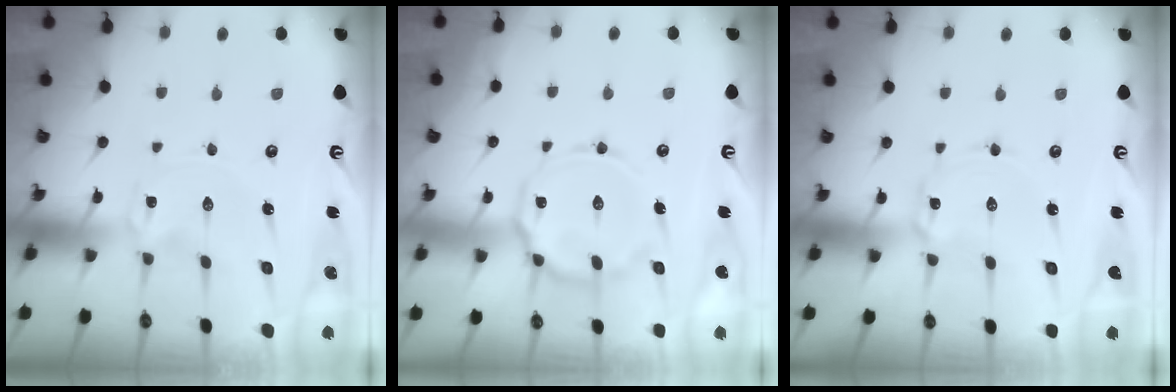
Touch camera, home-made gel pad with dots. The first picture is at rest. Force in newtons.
{"total": 13.9, "press": 13.9, "slide": 1.2}
{"total": 2.2, "press": 2.2, "slide": 0.3}